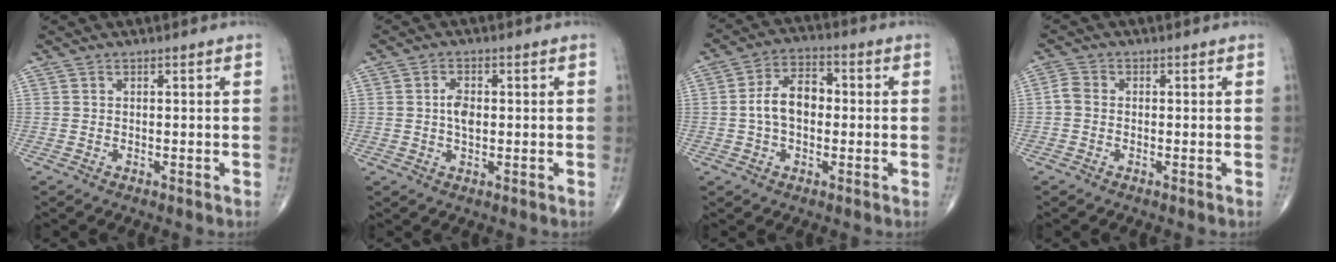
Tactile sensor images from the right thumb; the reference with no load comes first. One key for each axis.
{"total": 3.5, "fx": 0.2, "fy": 2.0, "fz": 2.8, "tx": -0.049, "ty": 0.001, "tz": 0.001}
{"total": 8.5, "fx": -0.2, "fy": 5.4, "fz": 6.6, "tx": -0.109, "ty": 0.026, "tz": -0.014}
{"total": 2.2, "fx": -0.4, "fy": 1.7, "fz": 1.4, "tx": -0.026, "ty": 0.004, "tz": -0.017}